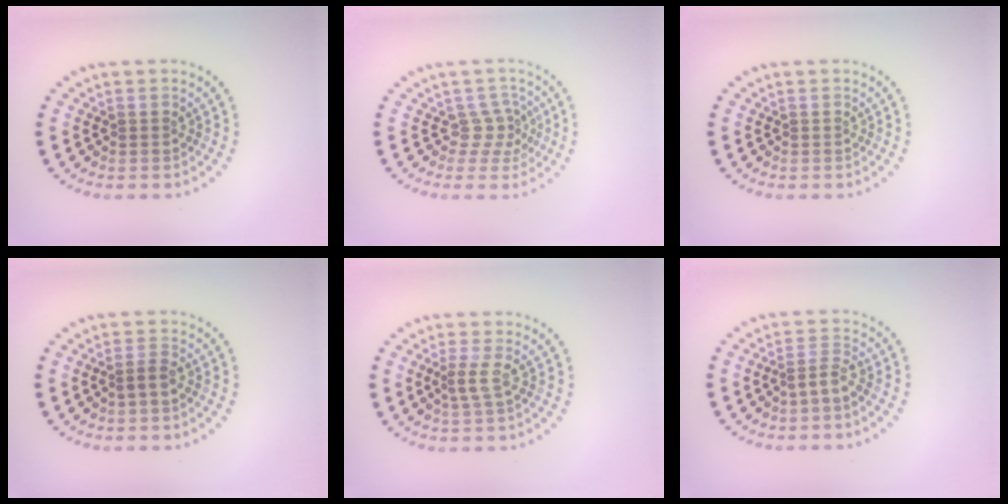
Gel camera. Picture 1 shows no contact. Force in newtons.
{"total": 2.0, "press": 1.4, "slide": 1.5}
{"total": 0.0}
{"total": 1.3, "press": 1.1, "slide": 0.8}
{"total": 1.3, "press": 0.9, "slide": 0.9}
{"total": 1.6, "press": 1.1, "slide": 1.1}